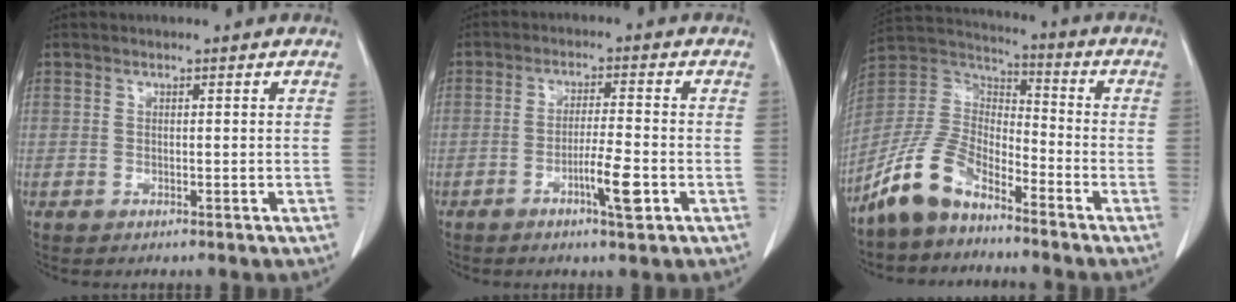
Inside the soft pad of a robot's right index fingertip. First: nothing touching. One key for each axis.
{"total": 5.5, "fx": -2.4, "fy": 0.2, "fz": 4.9, "tx": -0.087, "ty": -0.005, "tz": -0.041}
{"total": 10.7, "fx": -7.9, "fy": 4.5, "fz": 5.6, "tx": -0.134, "ty": 0.016, "tz": -0.164}